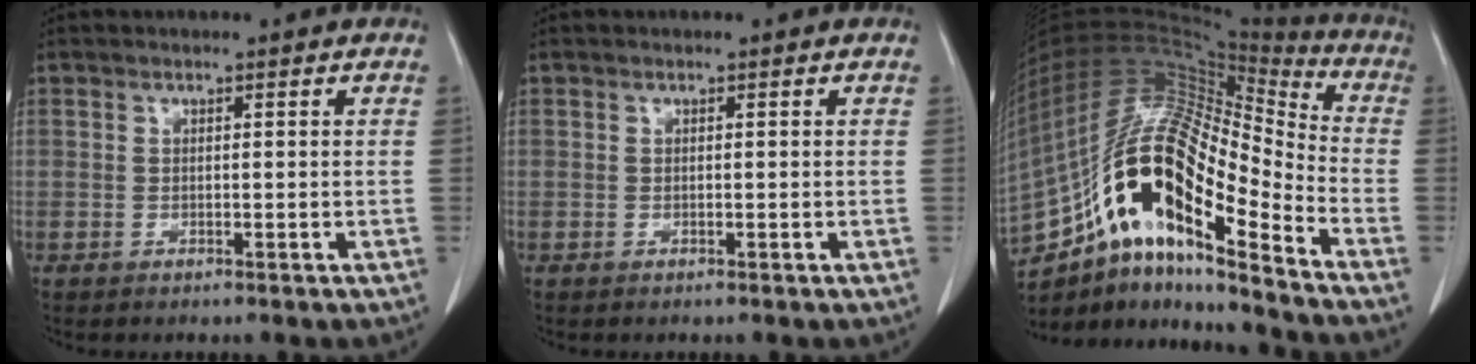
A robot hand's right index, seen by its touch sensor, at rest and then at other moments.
{"total": 0.0}
{"total": 25.4, "force": [-13.2, 6.1, 20.8], "torque": [-0.406, 0.010, -0.234]}